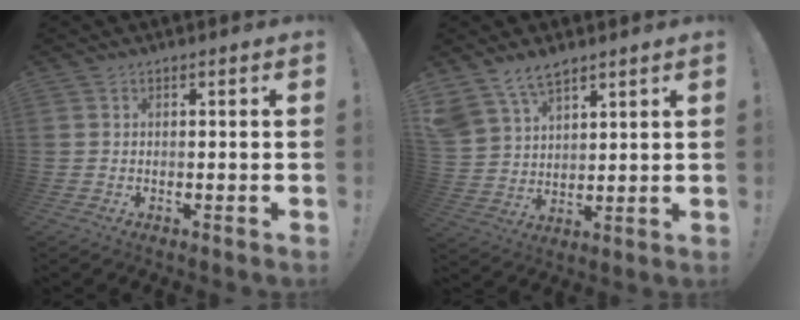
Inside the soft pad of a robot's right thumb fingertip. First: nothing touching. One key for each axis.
{"total": 9.3, "fx": 7.3, "fy": 4.8, "fz": 3.0, "tx": -0.068, "ty": -0.039, "tz": 0.147}